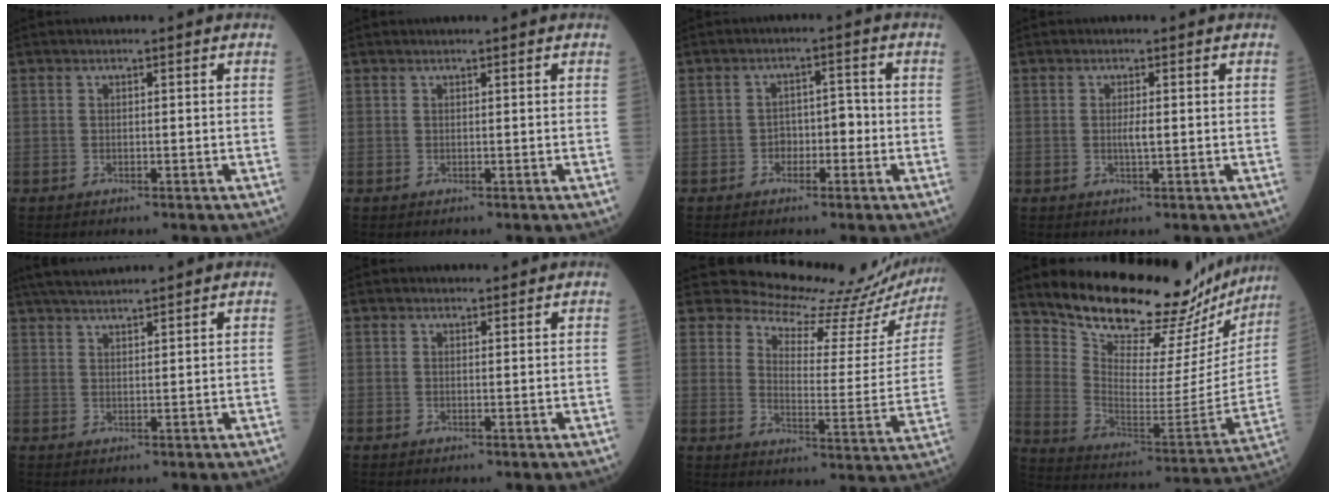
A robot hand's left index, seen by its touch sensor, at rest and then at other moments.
{"total": 0.5, "force": [0.5, -0.1, 0.3], "torque": [-0.006, 0.003, 0.009]}
{"total": 3.4, "force": [-1.3, 2.0, 2.3], "torque": [-0.031, 0.016, -0.024]}
{"total": 1.6, "force": [-0.2, 0.2, 1.5], "torque": [-0.033, -0.004, -0.003]}
{"total": 7.4, "force": [6.7, 0.4, 3.1], "torque": [-0.058, 0.030, 0.112]}
{"total": 0.9, "force": [0.8, 0.3, 0.0], "torque": [-0.008, -0.005, 0.011]}
{"total": 18.3, "force": [17.9, 2.3, 3.0], "torque": [-0.040, -0.107, 0.203]}
{"total": 25.4, "force": [23.7, 5.3, 7.6], "torque": [-0.126, -0.109, 0.322]}